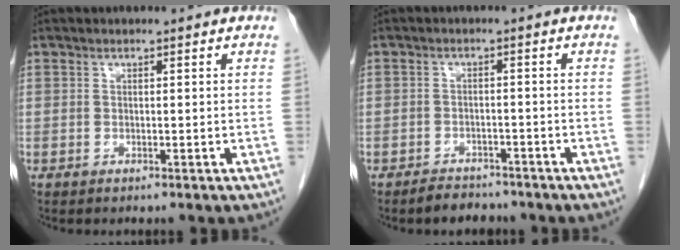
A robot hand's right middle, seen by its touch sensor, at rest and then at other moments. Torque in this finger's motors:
{"motor_torque": [0.64, -0.33, 0.00, 0.03]}